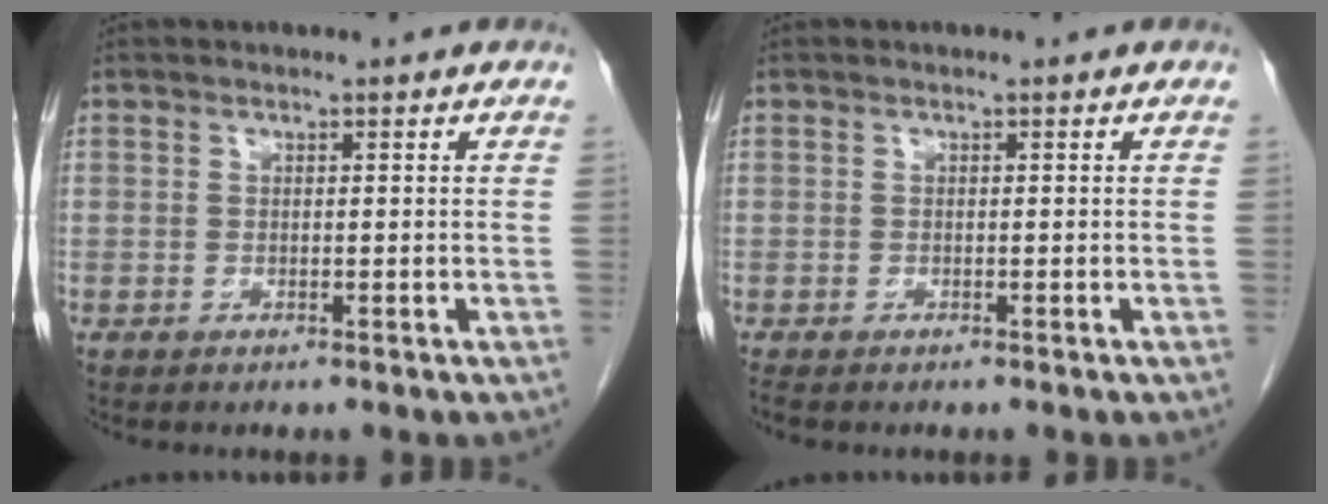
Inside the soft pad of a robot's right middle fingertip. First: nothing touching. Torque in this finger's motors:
{"motor_torque": [0.22, -0.12, -0.01, 0.00]}